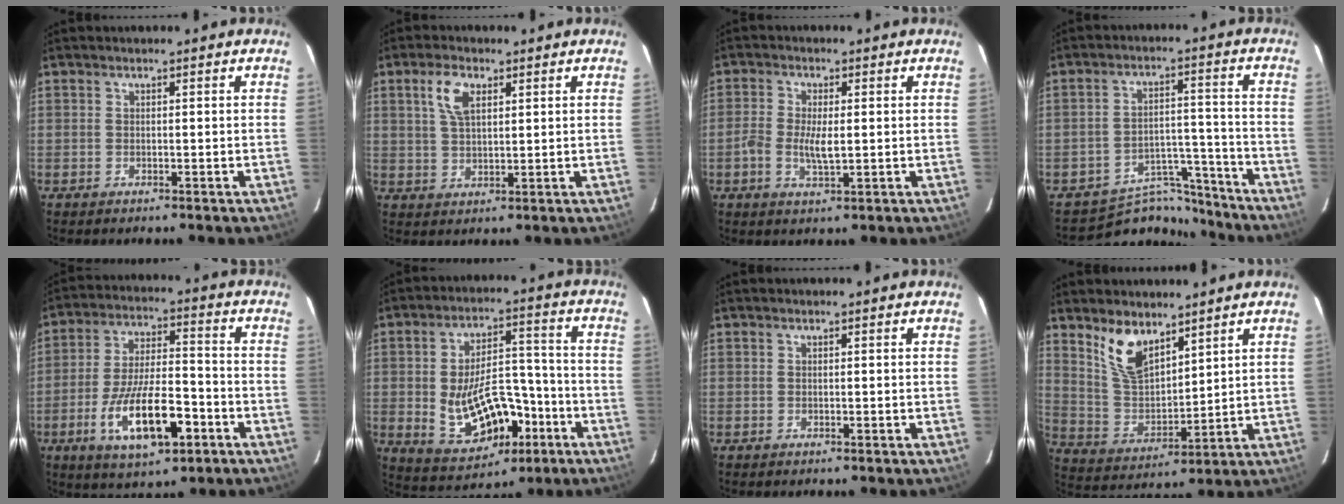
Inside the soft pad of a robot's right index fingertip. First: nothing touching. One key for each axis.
{"total": 5.6, "fx": 2.5, "fy": 2.8, "fz": 4.2, "tx": -0.082, "ty": 0.010, "tz": 0.048}
{"total": 4.7, "fx": -0.7, "fy": 1.9, "fz": 4.3, "tx": -0.092, "ty": -0.002, "tz": -0.017}
{"total": 10.4, "fx": -9.7, "fy": 3.7, "fz": 0.4, "tx": -0.013, "ty": 0.040, "tz": -0.147}
{"total": 15.2, "fx": -6.5, "fy": 5.3, "fz": 12.7, "tx": -0.246, "ty": -0.010, "tz": -0.103}
{"total": 15.5, "fx": -5.1, "fy": 8.2, "fz": 12.1, "tx": -0.220, "ty": 0.012, "tz": -0.048}
{"total": 0.0}
{"total": 9.9, "fx": 6.8, "fy": 4.4, "fz": 5.7, "tx": -0.110, "ty": 0.001, "tz": 0.143}